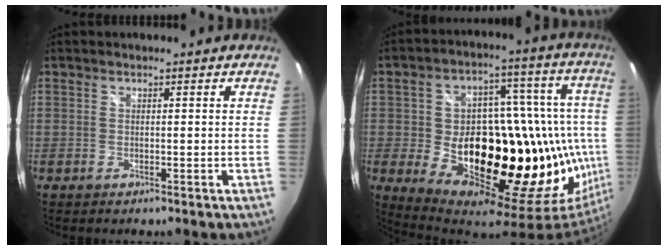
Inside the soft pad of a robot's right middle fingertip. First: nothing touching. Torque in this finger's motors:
{"motor_torque": [1.90, -0.24, 0.67, 0.21]}